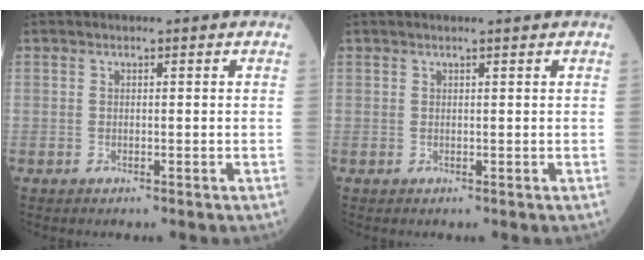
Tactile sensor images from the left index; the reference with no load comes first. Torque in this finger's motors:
{"motor_torque": [0.08, 0.12, 0.00, 0.00]}